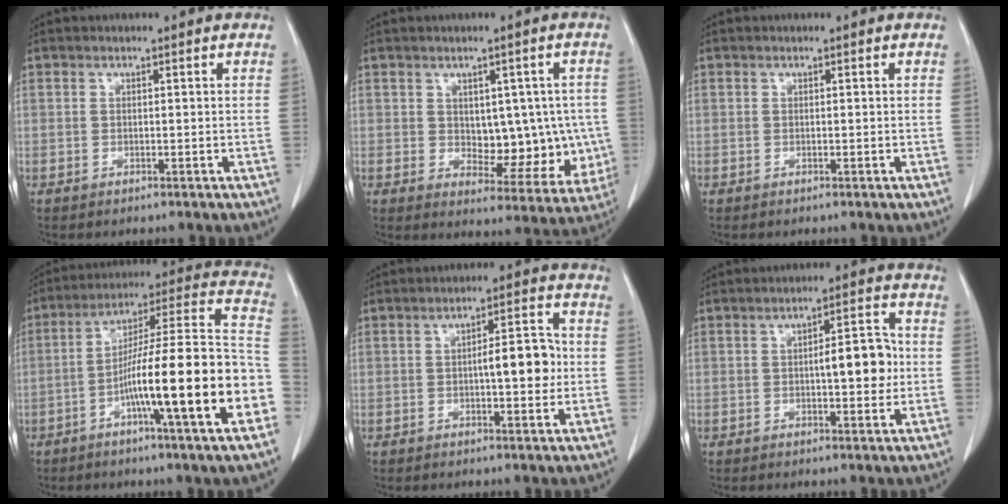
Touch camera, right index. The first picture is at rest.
{"total": 10.3, "force": [0.1, 6.0, 8.3], "torque": [-0.087, 0.012, 0.024]}
{"total": 0.0}
{"total": 22.8, "force": [-6.9, 0.7, 21.8], "torque": [-0.267, 0.013, -0.111]}
{"total": 7.0, "force": [-0.2, 2.0, 6.7], "torque": [-0.093, 0.014, -0.003]}
{"total": 7.2, "force": [-0.1, 2.2, 6.9], "torque": [-0.092, 0.014, 0.000]}